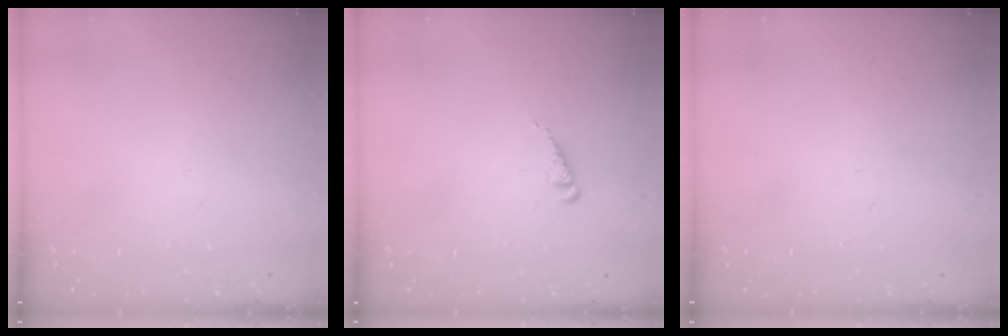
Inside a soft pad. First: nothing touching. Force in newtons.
{"total": 2.4, "press": 2.4, "slide": 0.3}
{"total": 0.0}